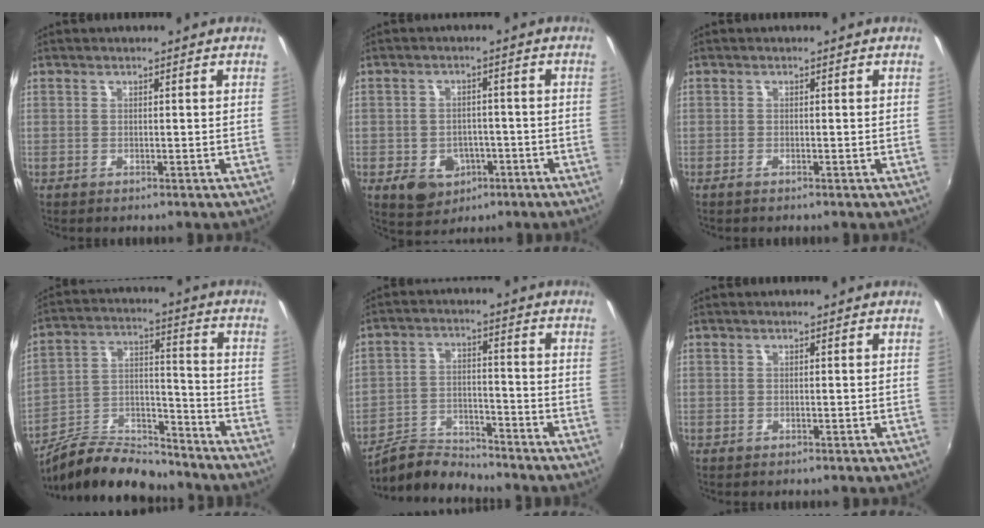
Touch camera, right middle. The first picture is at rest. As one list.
[{"total": 7.9, "force": [-3.4, 6.2, 3.6], "torque": [-0.081, 0.004, -0.034]}, {"total": 0.7, "force": [-0.6, 0.1, 0.4], "torque": [-0.009, -0.002, -0.013]}, {"total": 13.6, "force": [-11.4, 5.2, 5.3], "torque": [-0.107, 0.023, -0.194]}, {"total": 7.5, "force": [-7.4, 1.6, 0.2], "torque": [-0.018, 0.014, -0.134]}, {"total": 0.0}]